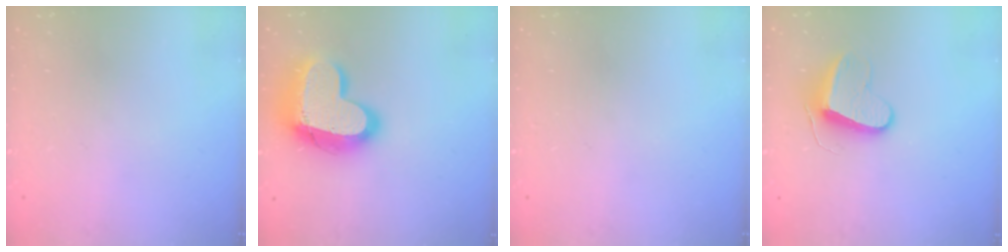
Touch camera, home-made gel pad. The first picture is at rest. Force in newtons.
{"total": 18.9, "press": 18.8, "slide": 1.5}
{"total": 0.0}
{"total": 9.6, "press": 9.5, "slide": 0.6}